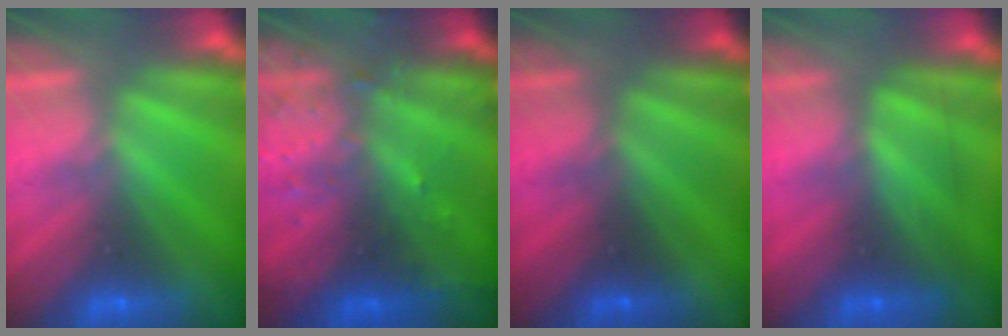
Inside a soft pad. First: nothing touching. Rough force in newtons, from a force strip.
{"total": 5.8}
{"total": 1.9}
{"total": 2.4}